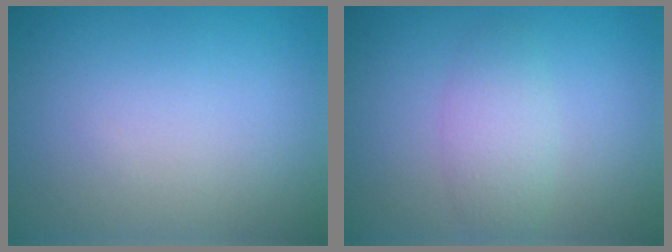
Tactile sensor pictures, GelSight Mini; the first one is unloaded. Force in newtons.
{"total": 2.5, "press": 2.5, "slide": 0.0}